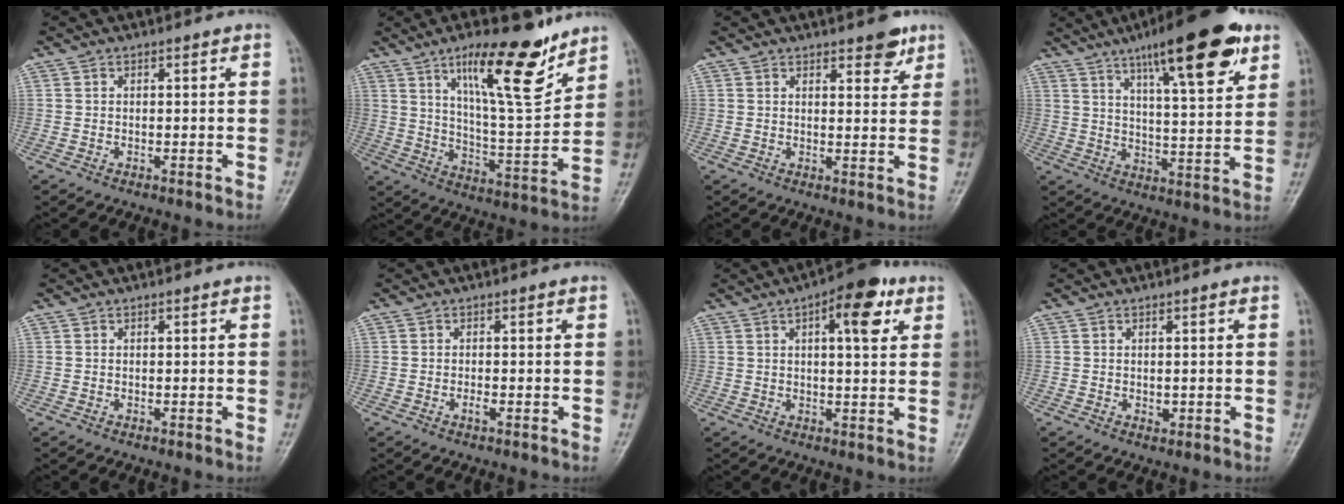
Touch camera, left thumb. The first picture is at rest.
{"total": 17.3, "force": [10.9, 4.5, 12.7], "torque": [-0.174, -0.070, 0.185]}
{"total": 4.5, "force": [3.1, 1.8, 2.7], "torque": [-0.016, -0.018, 0.039]}
{"total": 19.5, "force": [11.1, 5.0, 15.2], "torque": [-0.204, -0.035, 0.170]}
{"total": 0.0}
{"total": 1.1, "force": [-0.4, 0.4, 0.9], "torque": [-0.017, -0.001, -0.009]}
{"total": 9.9, "force": [4.1, 3.8, 8.2], "torque": [-0.095, -0.002, 0.052]}
{"total": 1.1, "force": [0.1, 0.8, 0.7], "torque": [-0.007, -0.001, 0.004]}